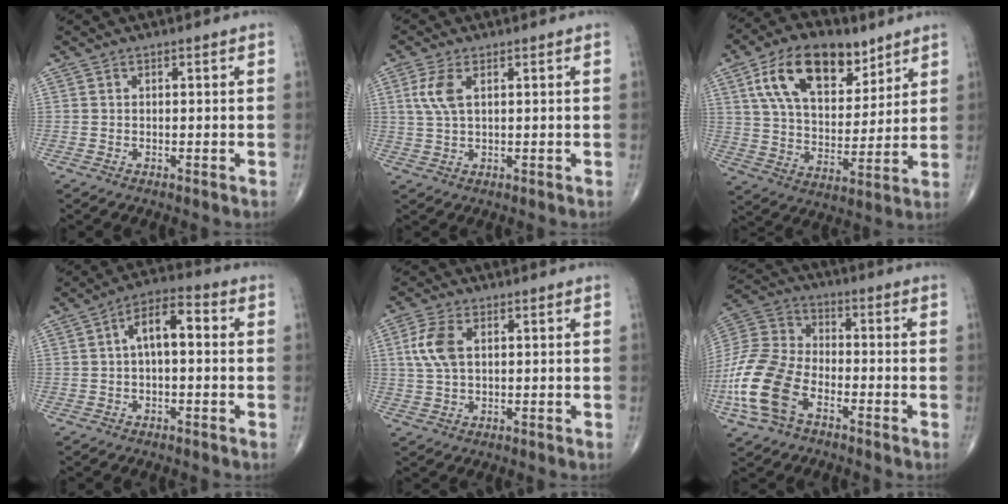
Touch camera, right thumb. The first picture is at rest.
{"total": 4.7, "force": [1.4, 2.0, 4.0], "torque": [-0.098, 0.005, 0.032]}
{"total": 18.6, "force": [9.6, 10.2, 12.2], "torque": [-0.170, -0.032, 0.170]}
{"total": 7.7, "force": [0.7, 3.6, 6.8], "torque": [-0.107, 0.033, 0.001]}
{"total": 6.4, "force": [1.4, 3.5, 5.1], "torque": [-0.121, 0.008, 0.028]}
{"total": 16.4, "force": [-6.8, 9.7, 11.3], "torque": [-0.246, 0.030, -0.141]}